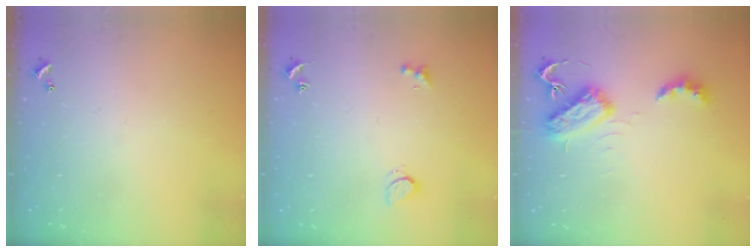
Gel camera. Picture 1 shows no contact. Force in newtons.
{"total": 2.5, "press": 2.4, "slide": 0.8}
{"total": 6.5, "press": 6.4, "slide": 0.4}